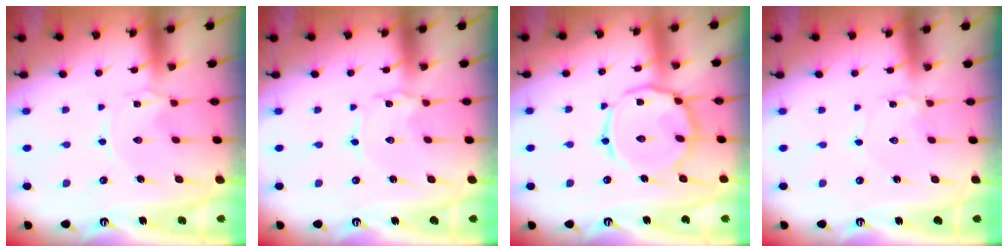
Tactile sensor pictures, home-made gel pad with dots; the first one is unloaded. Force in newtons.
{"total": 1.2, "press": 1.2, "slide": 0.1}
{"total": 14.5, "press": 14.5, "slide": 1.2}
{"total": 0.9, "press": 0.9, "slide": 0.1}